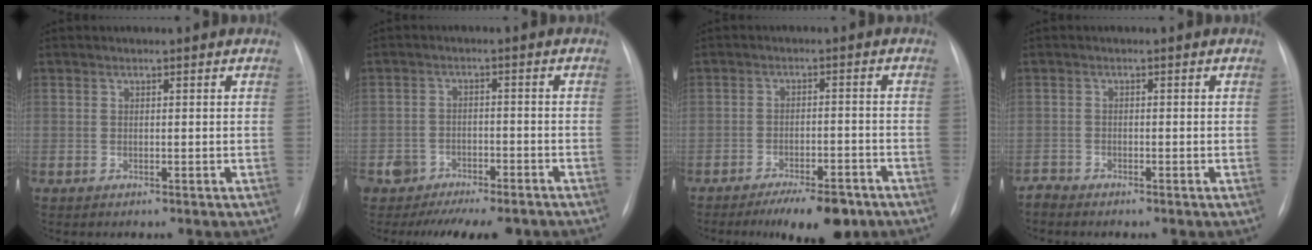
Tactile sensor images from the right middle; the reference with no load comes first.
{"total": 10.1, "force": [-8.4, 4.5, 3.3], "torque": [-0.036, 0.019, -0.113]}
{"total": 8.3, "force": [-6.2, 2.5, 4.9], "torque": [-0.066, -0.005, -0.094]}
{"total": 1.2, "force": [-1.2, 0.0, -0.2], "torque": [0.004, -0.005, -0.024]}